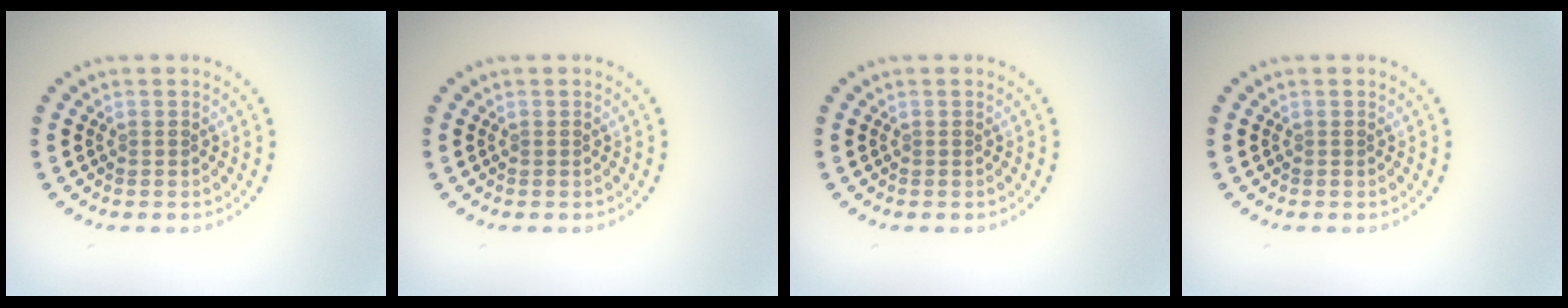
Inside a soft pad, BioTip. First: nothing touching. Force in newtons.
{"total": 0.0}
{"total": 0.0}
{"total": 0.0}